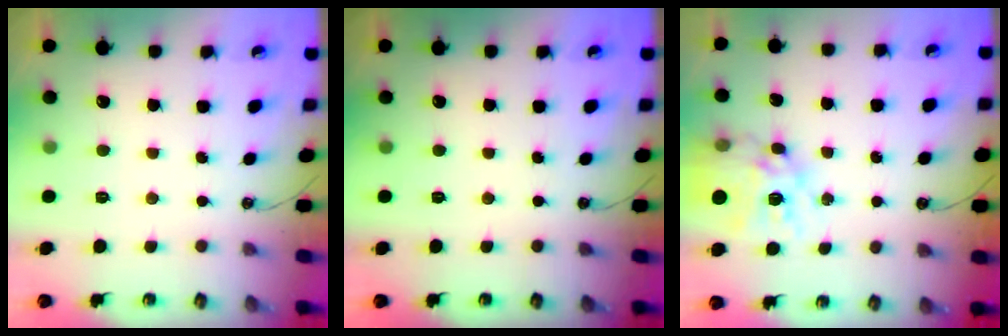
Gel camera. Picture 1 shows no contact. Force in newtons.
{"total": 0.0}
{"total": 16.1, "press": 16.0, "slide": 1.4}